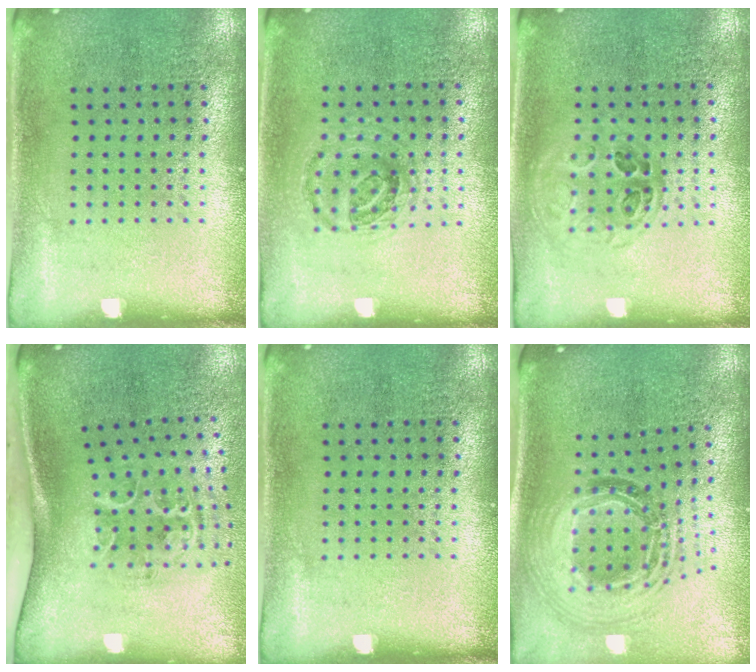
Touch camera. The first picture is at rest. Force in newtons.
{"total": 1.0, "press": 0.9, "slide": 0.1}
{"total": 1.0, "press": 0.9, "slide": 0.4}
{"total": 1.9, "press": 1.4, "slide": 1.3}
{"total": 0.0}
{"total": 1.6, "press": 1.4, "slide": 0.8}